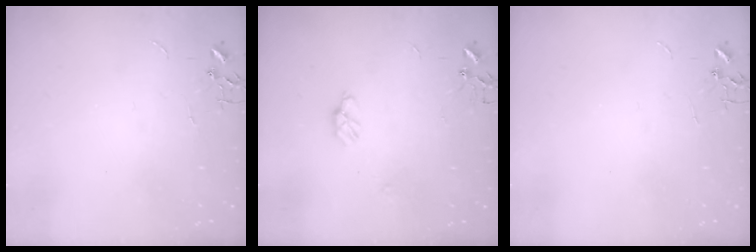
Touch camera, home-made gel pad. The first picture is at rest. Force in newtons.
{"total": 5.0, "press": 4.9, "slide": 0.5}
{"total": 0.0}